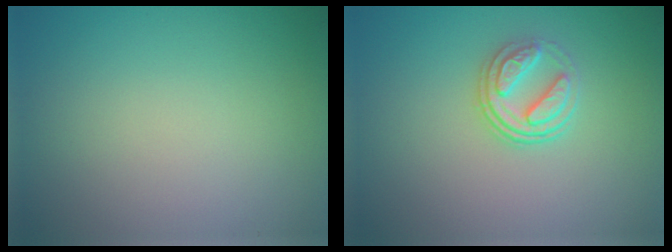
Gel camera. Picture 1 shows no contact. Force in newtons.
{"total": 3.1, "press": 2.6, "slide": 1.7}